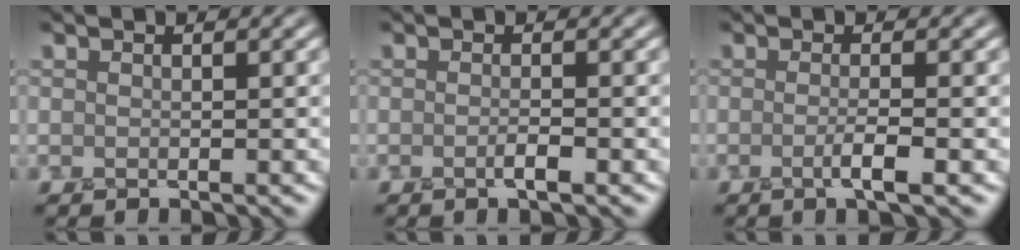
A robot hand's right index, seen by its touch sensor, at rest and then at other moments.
{"total": 1.4, "force": [-0.4, 0.3, 1.3], "torque": [-0.017, 0.000, -0.012]}
{"total": 2.4, "force": [-0.5, 0.5, 2.2], "torque": [-0.034, -0.002, -0.015]}